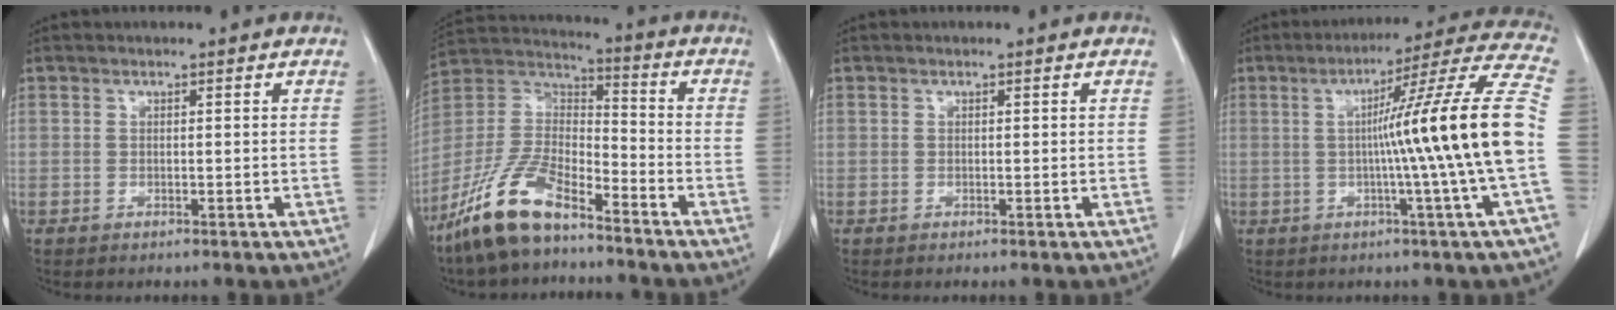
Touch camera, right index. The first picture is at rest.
{"total": 13.6, "force": [-10.0, 4.2, 8.2], "torque": [-0.180, 0.008, -0.195]}
{"total": 0.0}
{"total": 17.9, "force": [-1.3, -3.2, 17.6], "torque": [-0.239, 0.004, -0.032]}